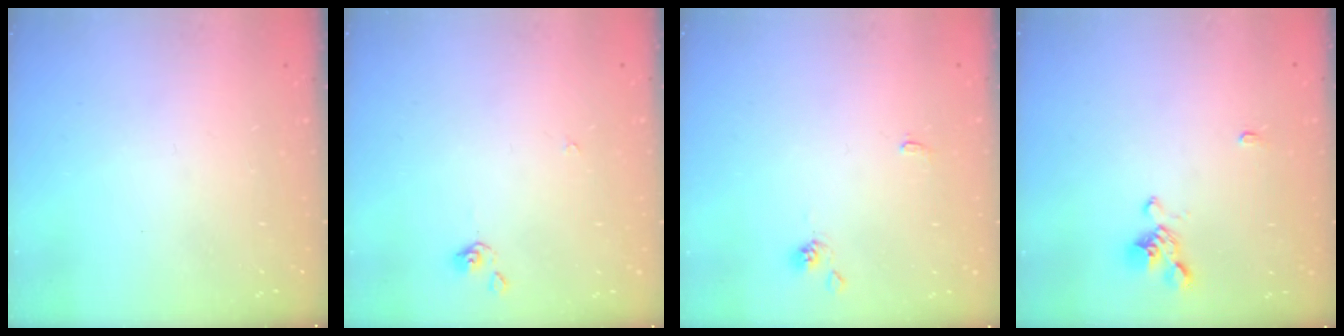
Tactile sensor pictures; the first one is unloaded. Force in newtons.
{"total": 1.1, "press": 1.0, "slide": 0.4}
{"total": 1.1, "press": 1.1, "slide": 0.4}
{"total": 1.6, "press": 1.3, "slide": 0.9}